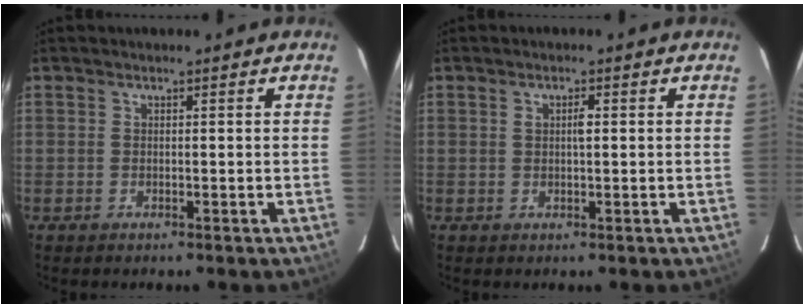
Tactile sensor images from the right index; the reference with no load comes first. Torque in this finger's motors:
{"motor_torque": [0.10, -0.03, 0.05, 0.03]}